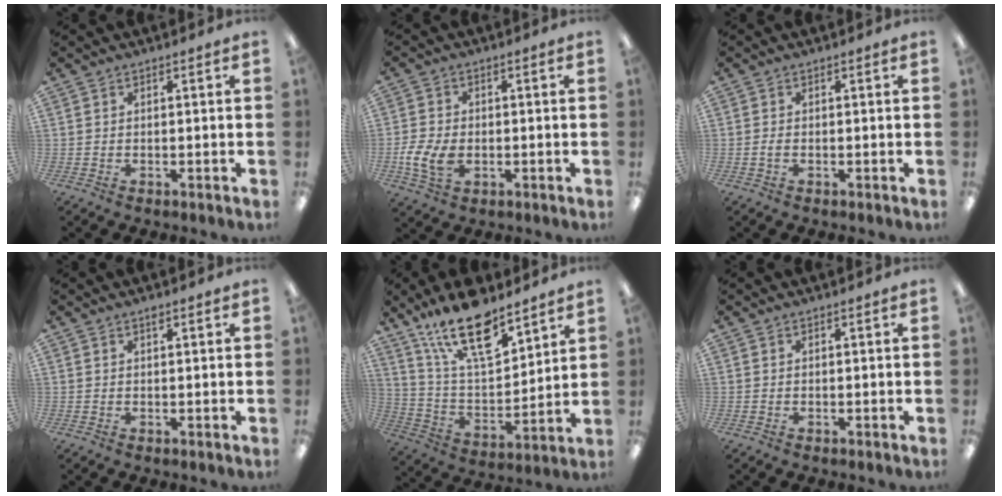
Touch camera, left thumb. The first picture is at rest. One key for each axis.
{"total": 7.6, "fx": -1.9, "fy": 5.3, "fz": 5.1, "tx": -0.114, "ty": 0.005, "tz": -0.033}
{"total": 0.9, "fx": -0.4, "fy": 0.6, "fz": 0.6, "tx": -0.013, "ty": 0.000, "tz": -0.007}
{"total": 0.6, "fx": 0.5, "fy": 0.3, "fz": 0.3, "tx": -0.010, "ty": 0.001, "tz": 0.009}
{"total": 19.2, "fx": 13.6, "fy": 7.7, "fz": 11.2, "tx": -0.200, "ty": -0.076, "tz": 0.237}
{"total": 0.0}